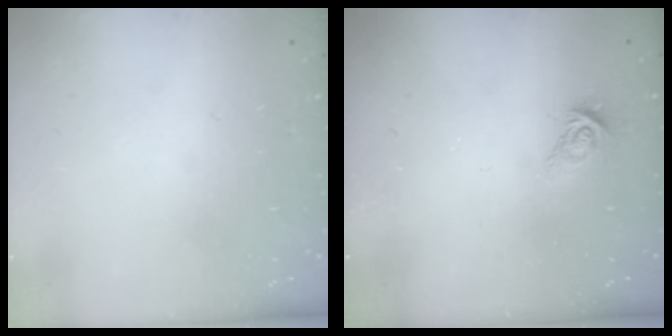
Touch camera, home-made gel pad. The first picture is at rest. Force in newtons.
{"total": 4.0, "press": 4.0, "slide": 0.3}